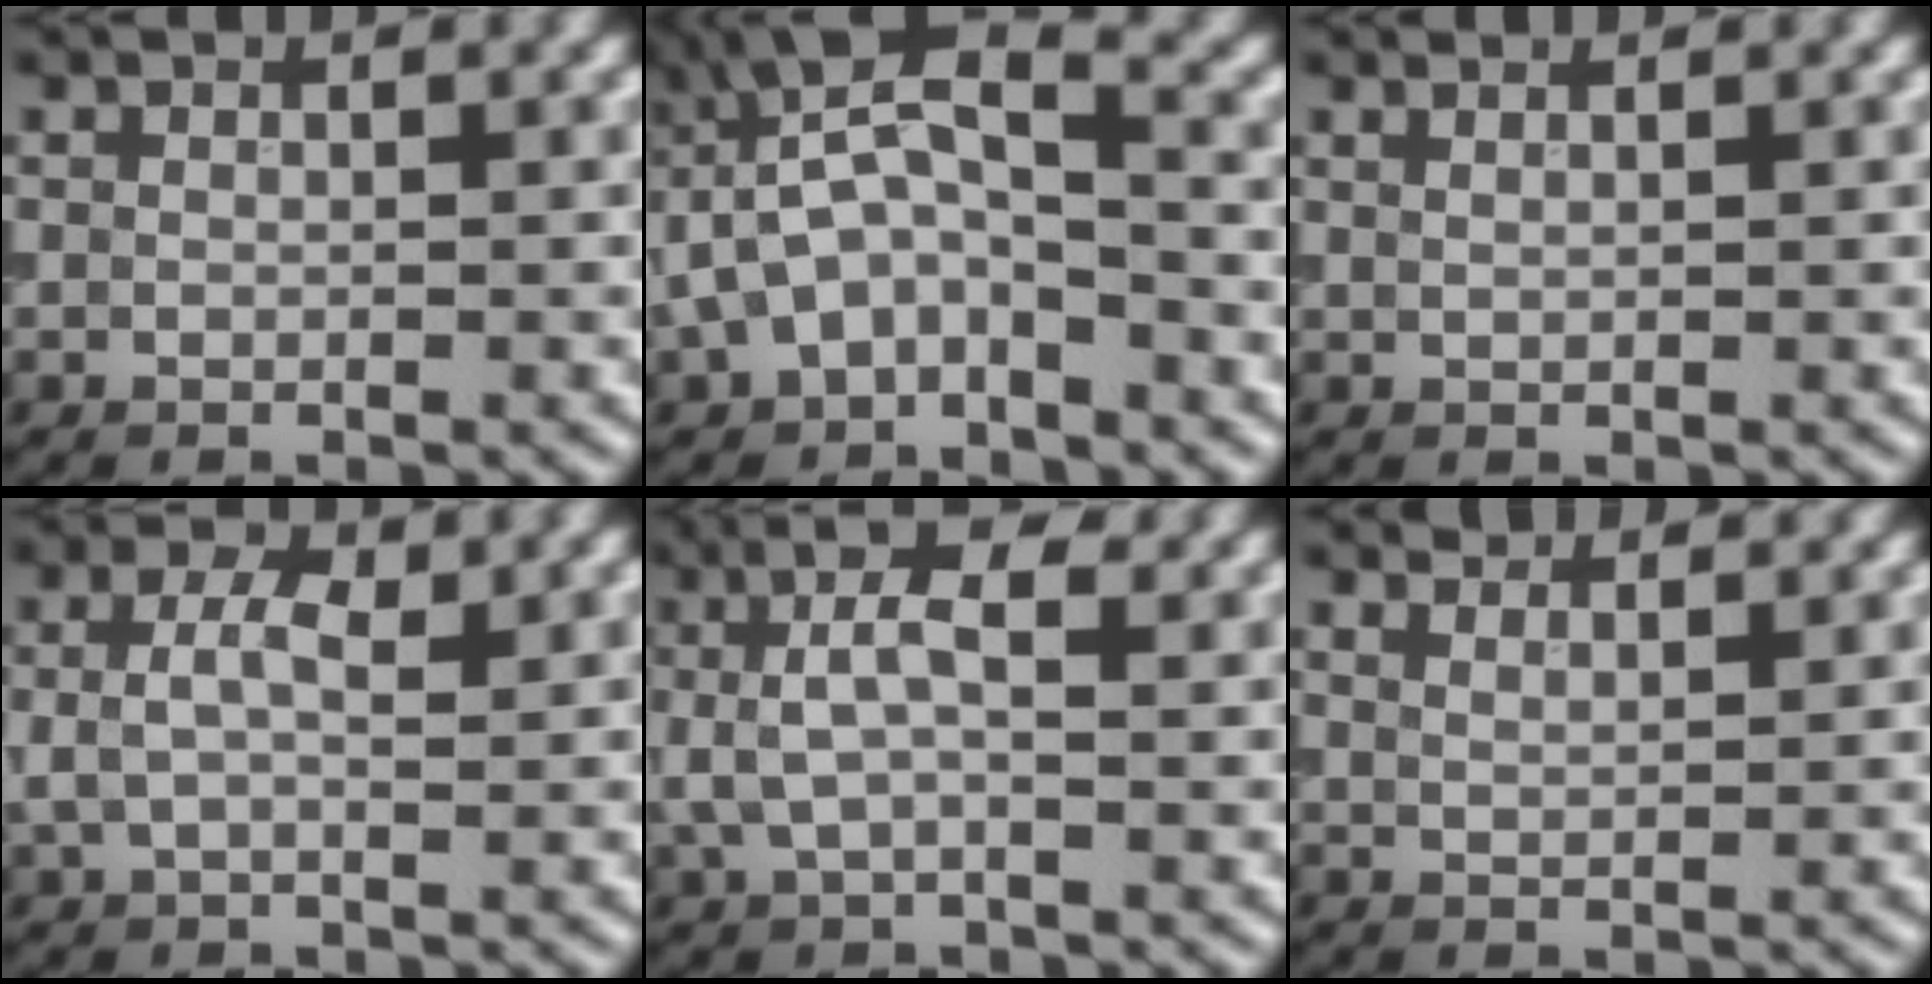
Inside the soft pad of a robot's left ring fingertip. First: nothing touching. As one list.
[{"total": 6.1, "force": [-1.0, 3.2, 5.1], "torque": [-0.098, 0.022, -0.025]}, {"total": 2.0, "force": [1.5, 0.9, 1.0], "torque": [0.000, 0.004, 0.001]}, {"total": 3.1, "force": [0.7, 1.6, 2.6], "torque": [-0.058, 0.007, 0.010]}, {"total": 4.8, "force": [1.2, 2.0, 4.1], "torque": [-0.083, 0.007, 0.016]}, {"total": 6.0, "force": [5.1, 1.8, 2.4], "torque": [-0.030, 0.030, 0.058]}]